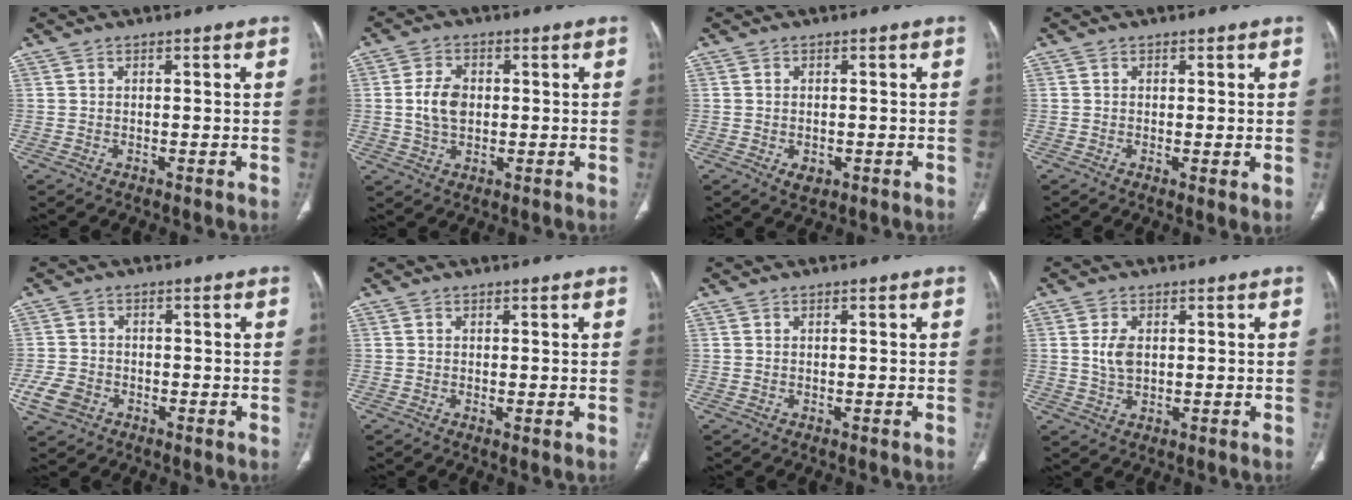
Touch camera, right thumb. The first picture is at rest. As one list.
[{"total": 6.2, "force": [0.3, 4.2, 4.6], "torque": [-0.082, 0.004, 0.007]}, {"total": 2.4, "force": [-0.8, 1.7, 1.6], "torque": [-0.020, -0.001, -0.006]}, {"total": 1.8, "force": [-0.1, 0.5, 1.8], "torque": [-0.035, -0.010, -0.004]}, {"total": 5.2, "force": [-2.3, 4.0, 2.4], "torque": [-0.049, 0.014, -0.038]}, {"total": 0.8, "force": [-0.1, 0.2, 0.7], "torque": [-0.017, -0.004, -0.002]}, {"total": 0.0}, {"total": 4.0, "force": [0.6, 2.4, 3.1], "torque": [-0.061, -0.002, 0.015]}]